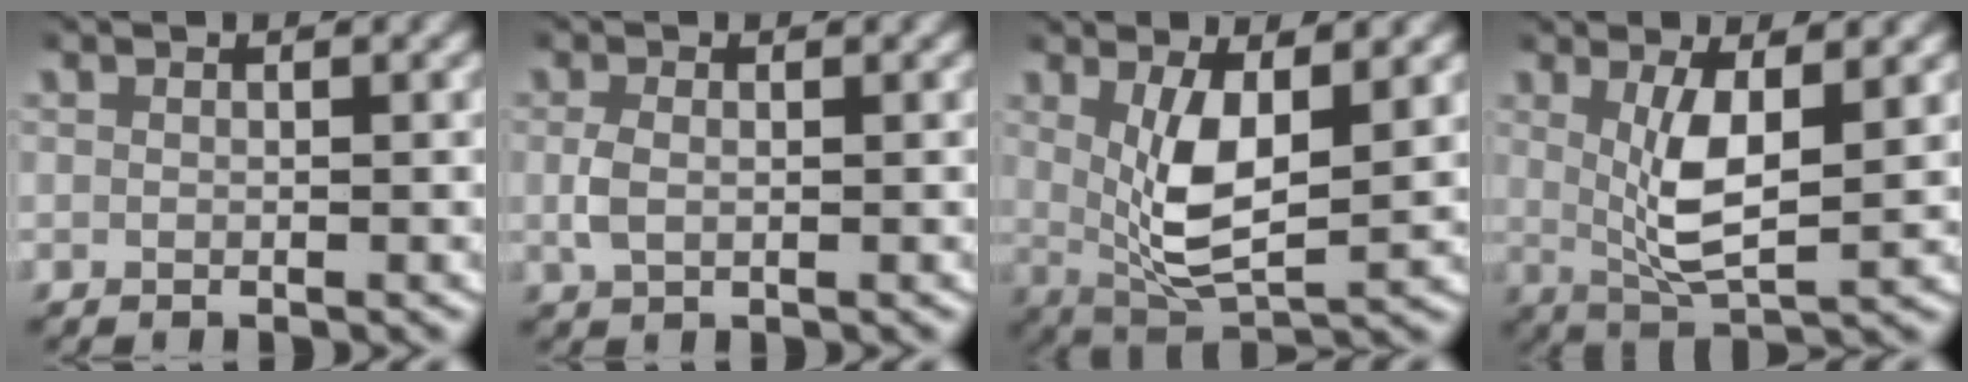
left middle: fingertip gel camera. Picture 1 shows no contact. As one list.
[{"total": 1.7, "force": [0.1, 1.1, 1.3], "torque": [-0.039, -0.002, 0.005]}, {"total": 6.2, "force": [1.3, 2.7, 5.4], "torque": [-0.111, -0.016, 0.033]}, {"total": 5.1, "force": [1.1, 1.7, 4.7], "torque": [-0.096, -0.010, 0.026]}]